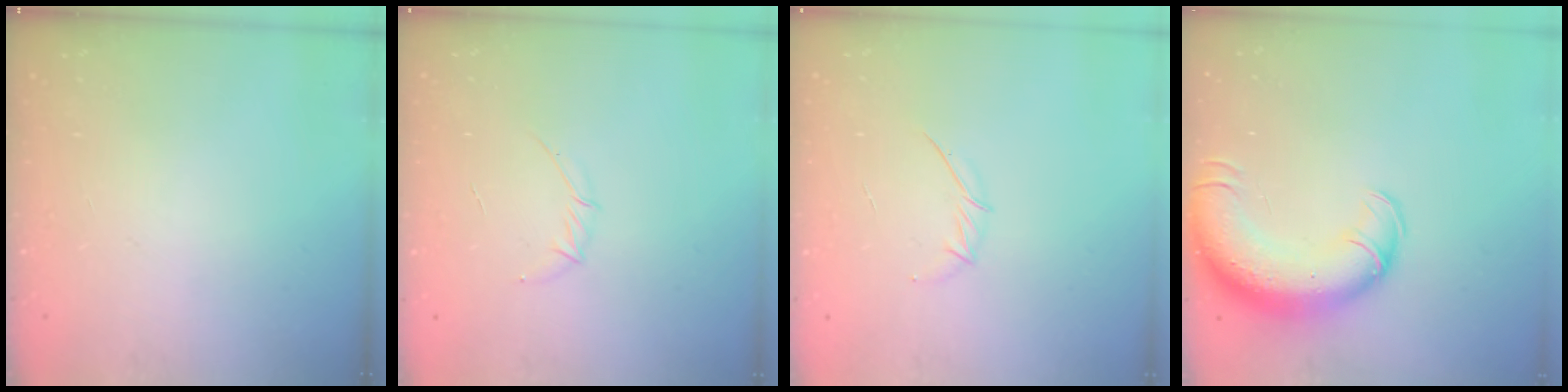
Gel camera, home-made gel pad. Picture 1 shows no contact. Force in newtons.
{"total": 4.1, "press": 3.9, "slide": 1.0}
{"total": 3.9, "press": 3.8, "slide": 0.8}
{"total": 16.2, "press": 15.7, "slide": 3.9}